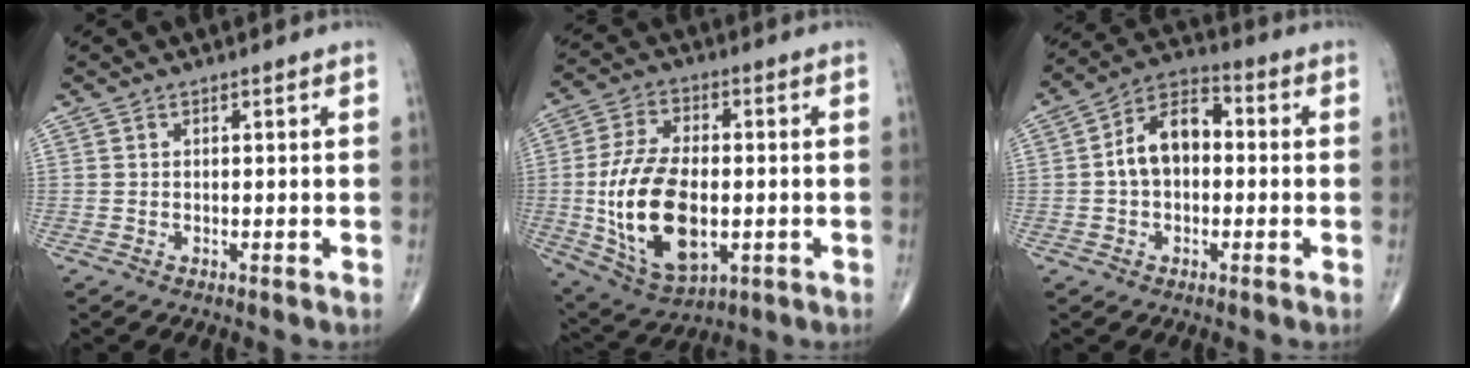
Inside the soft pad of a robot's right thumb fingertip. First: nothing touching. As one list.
[{"total": 18.5, "force": [-2.3, 10.1, 15.4], "torque": [-0.286, 0.000, -0.026]}, {"total": 9.9, "force": [0.0, 6.5, 7.5], "torque": [-0.117, 0.034, -0.013]}]